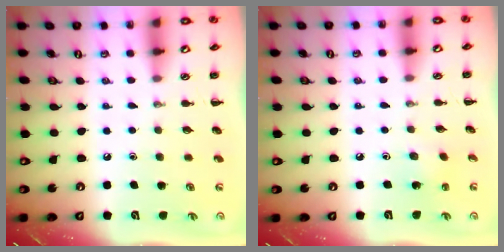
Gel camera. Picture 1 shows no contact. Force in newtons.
{"total": 1.6, "press": 1.4, "slide": 0.7}